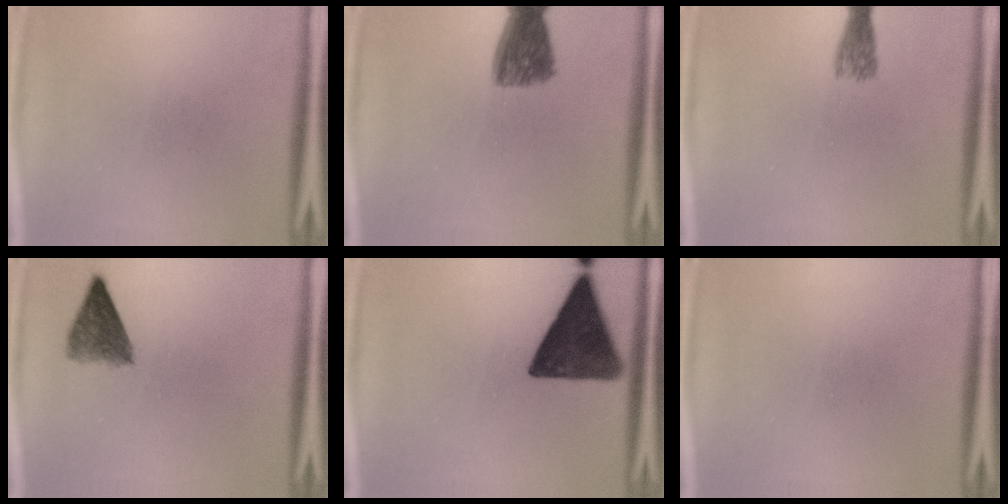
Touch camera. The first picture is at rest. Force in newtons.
{"total": 7.8}
{"total": 2.7}
{"total": 5.2}
{"total": 14.2}
{"total": 0.0}